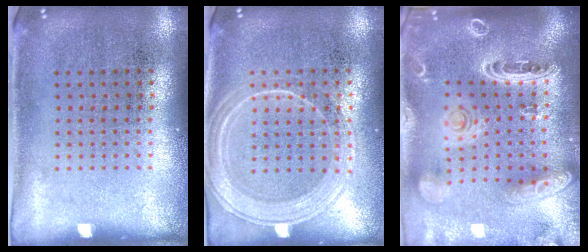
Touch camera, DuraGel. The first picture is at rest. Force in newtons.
{"total": 1.9, "press": 1.8, "slide": 0.5}
{"total": 3.7, "press": 3.0, "slide": 2.3}